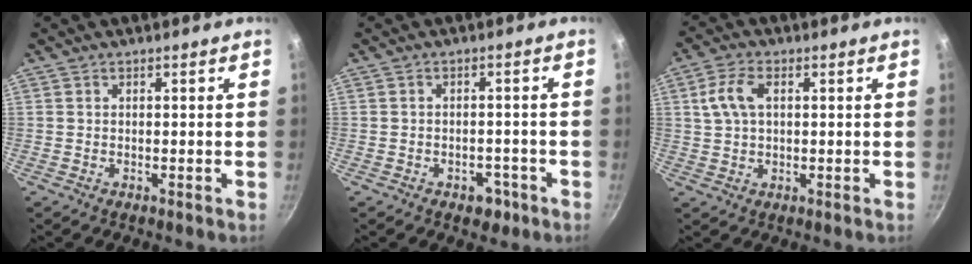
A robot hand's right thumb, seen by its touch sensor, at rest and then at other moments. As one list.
[{"total": 3.2, "force": [-1.8, 2.2, 1.5], "torque": [-0.003, 0.015, -0.020]}, {"total": 6.1, "force": [1.5, 3.6, 4.7], "torque": [-0.101, 0.010, 0.029]}]